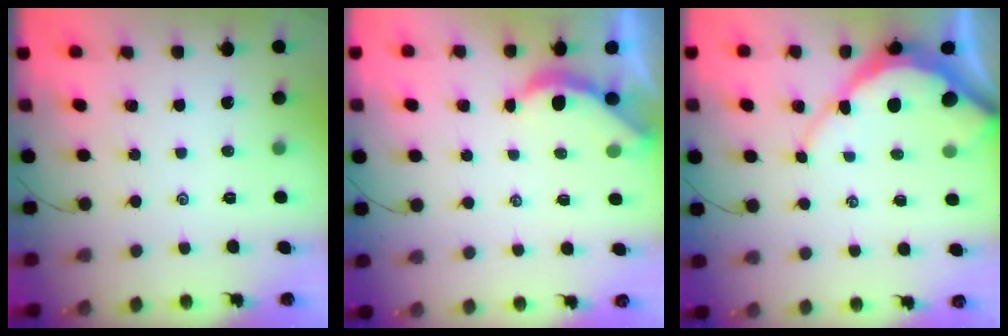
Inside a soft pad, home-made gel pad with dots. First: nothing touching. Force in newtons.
{"total": 2.9, "press": 2.9, "slide": 0.2}
{"total": 8.8, "press": 8.7, "slide": 0.6}